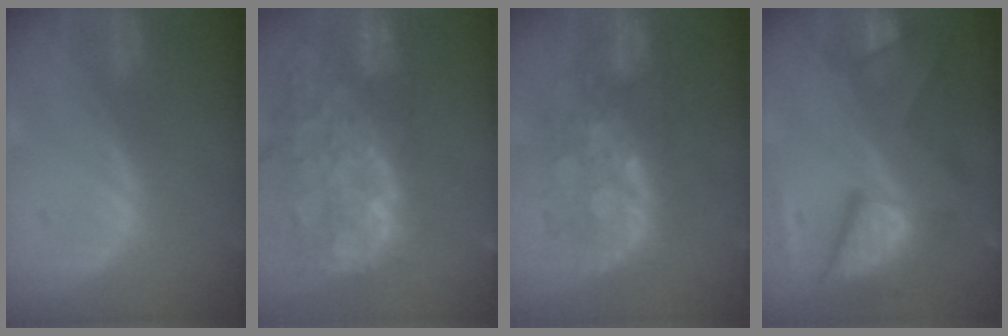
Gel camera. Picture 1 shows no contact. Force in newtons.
{"total": 15.0, "press": 12.1, "slide": 8.8}
{"total": 8.6, "press": 8.3, "slide": 2.1}
{"total": 10.7, "press": 10.7, "slide": 1.0}